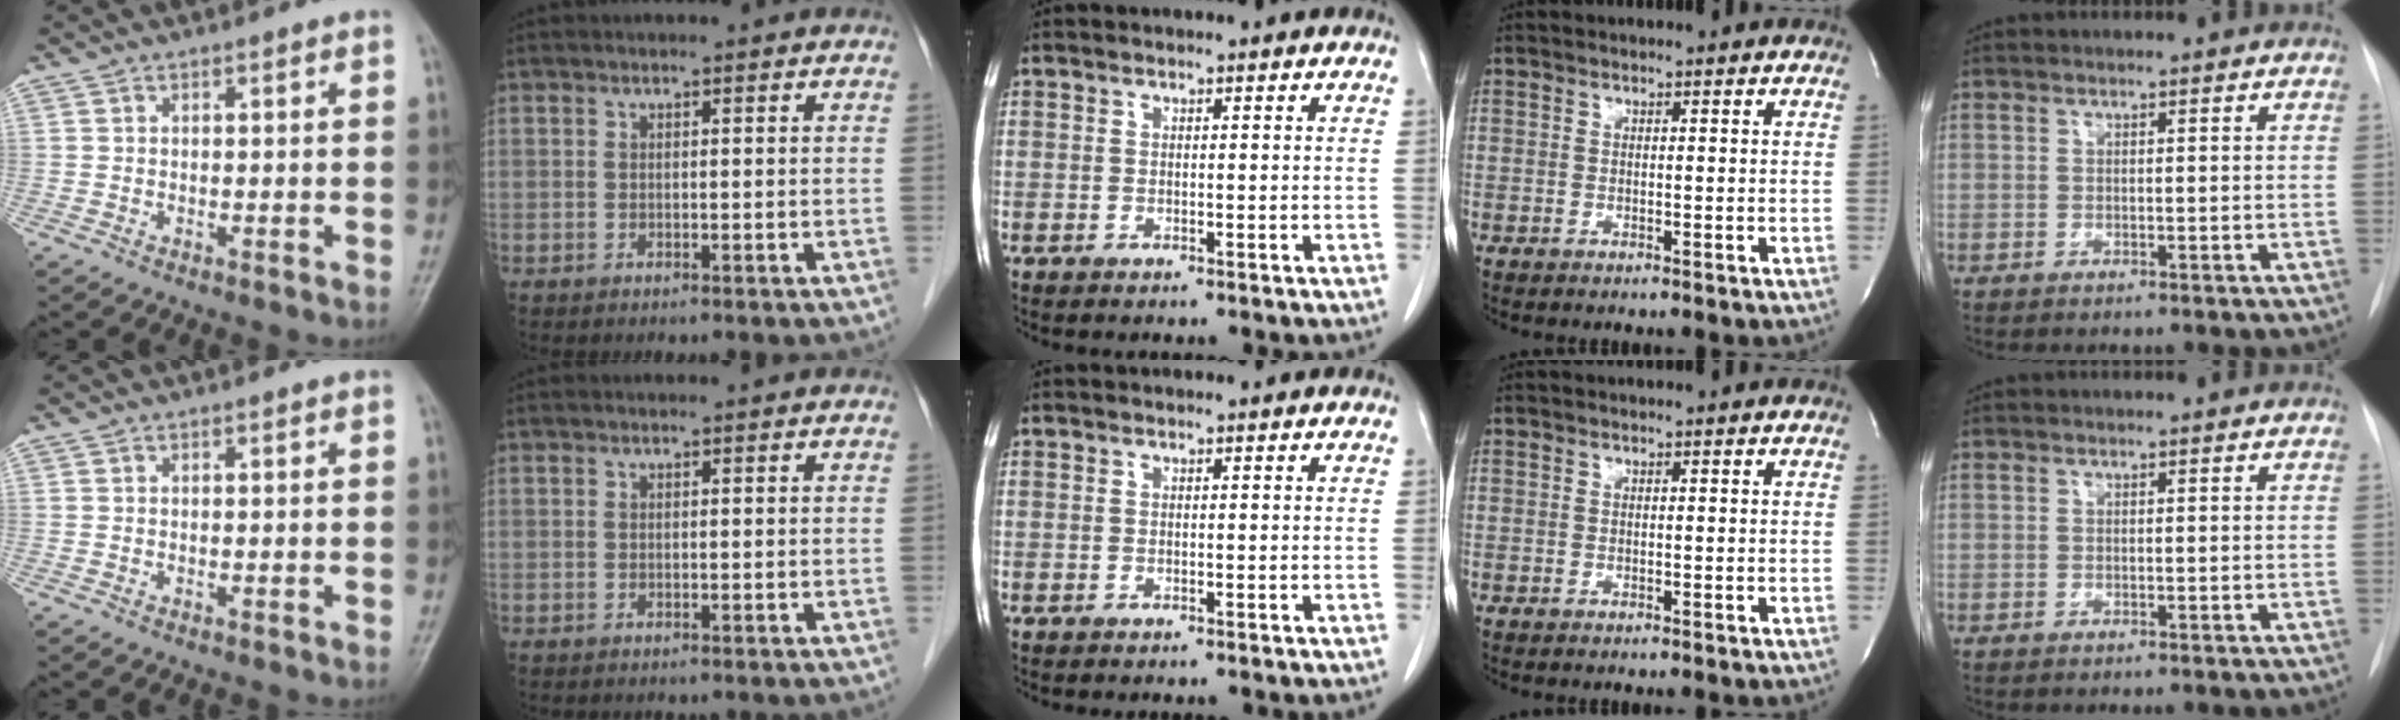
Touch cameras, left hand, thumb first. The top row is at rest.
{}